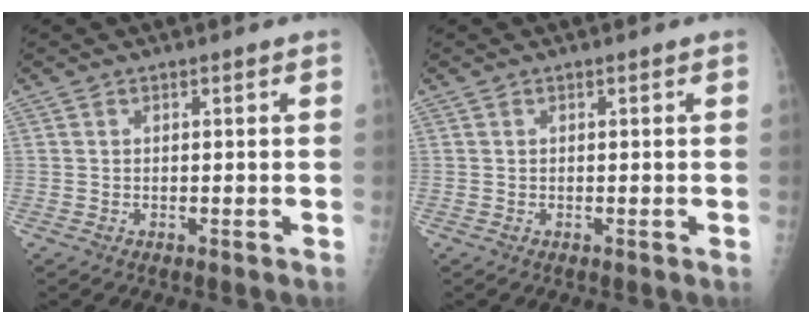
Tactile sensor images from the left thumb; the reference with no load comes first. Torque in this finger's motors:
{"motor_torque": [0.01, 0.01, 0.00, 0.00, 0.01]}